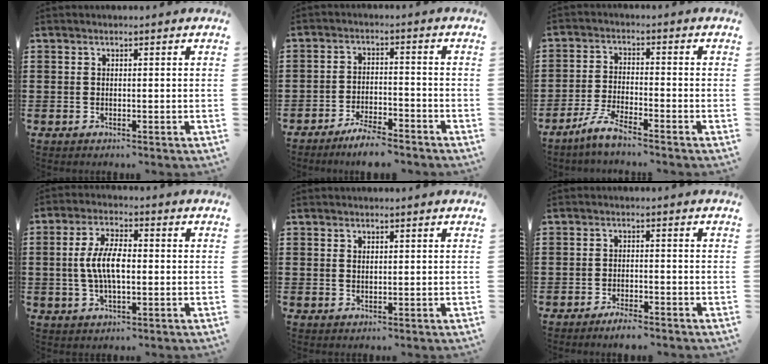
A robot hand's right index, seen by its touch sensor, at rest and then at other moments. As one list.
[{"total": 4.7, "force": [-4.5, 0.3, 1.5], "torque": [-0.032, 0.002, -0.090]}, {"total": 4.6, "force": [-3.9, 0.2, 2.4], "torque": [-0.069, -0.009, -0.080]}, {"total": 7.1, "force": [-0.2, 2.9, 6.5], "torque": [-0.145, -0.001, -0.012]}, {"total": 0.8, "force": [0.5, 0.4, 0.4], "torque": [-0.009, 0.003, 0.010]}, {"total": 2.2, "force": [-2.0, 0.2, 0.7], "torque": [-0.016, 0.003, -0.039]}]